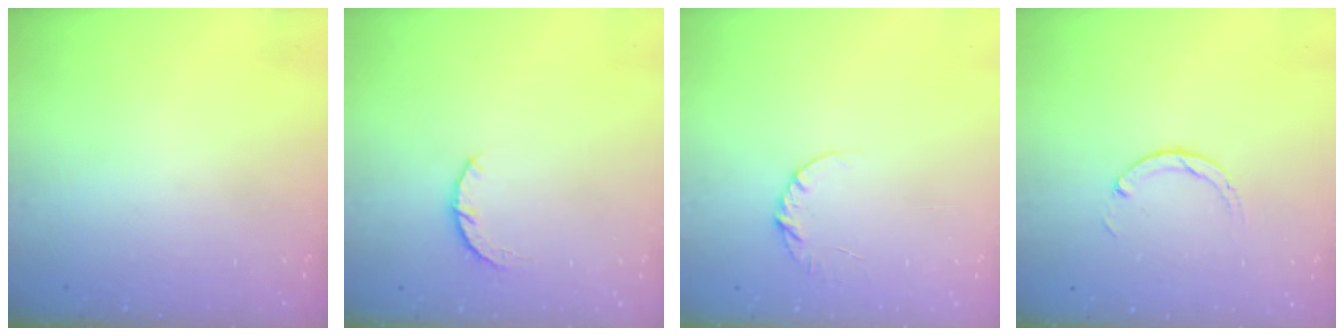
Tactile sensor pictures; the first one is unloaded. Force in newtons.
{"total": 3.1, "press": 3.1, "slide": 0.5}
{"total": 4.6, "press": 4.5, "slide": 0.5}
{"total": 3.0, "press": 2.9, "slide": 0.4}